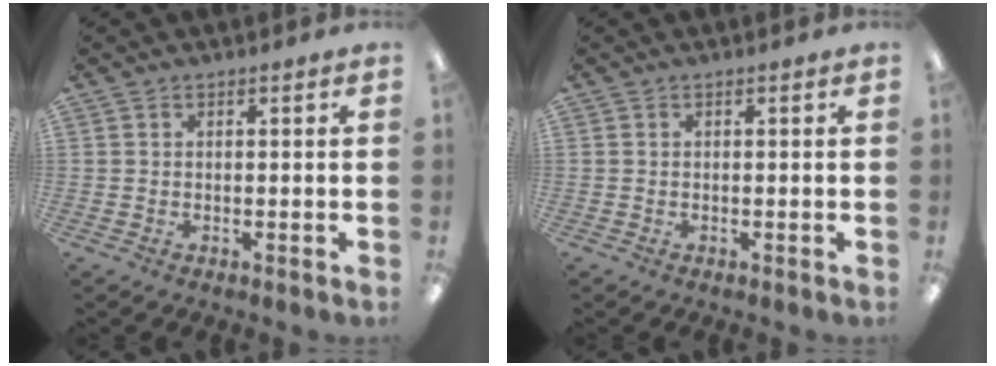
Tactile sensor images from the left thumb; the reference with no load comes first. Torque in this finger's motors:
{"motor_torque": [-0.05, -0.05, 0.00, 0.00, 0.00]}